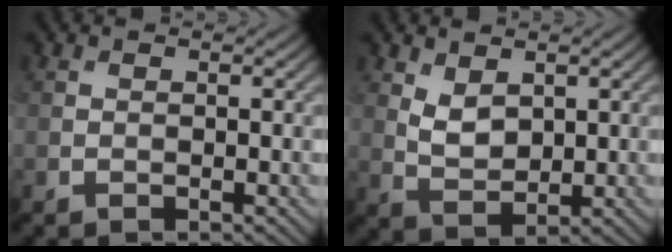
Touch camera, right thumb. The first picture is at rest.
{"total": 3.5, "force": [1.6, 2.0, 2.3], "torque": [-0.055, -0.006, 0.036]}